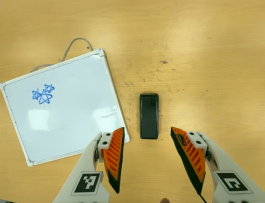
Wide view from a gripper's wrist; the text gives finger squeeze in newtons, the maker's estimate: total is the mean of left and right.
{"total": 0.0}